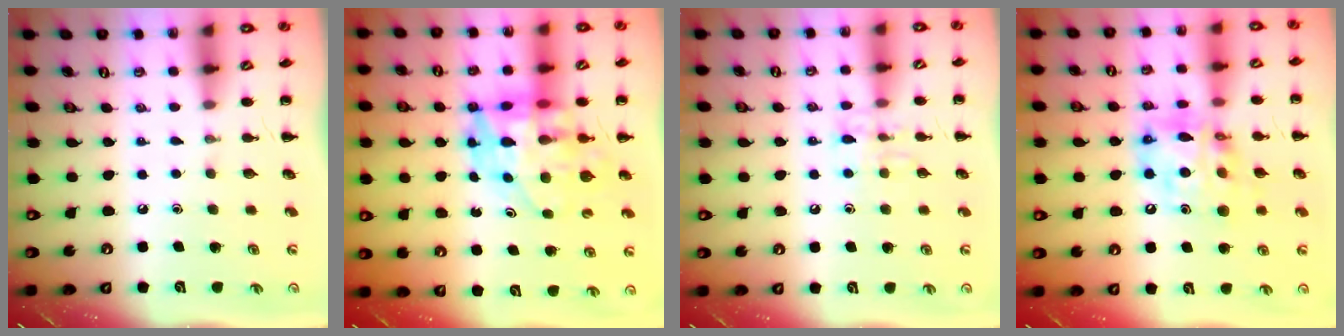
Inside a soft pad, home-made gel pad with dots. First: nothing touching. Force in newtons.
{"total": 13.6, "press": 13.0, "slide": 4.0}
{"total": 7.4, "press": 7.3, "slide": 0.9}
{"total": 14.7, "press": 14.3, "slide": 3.7}